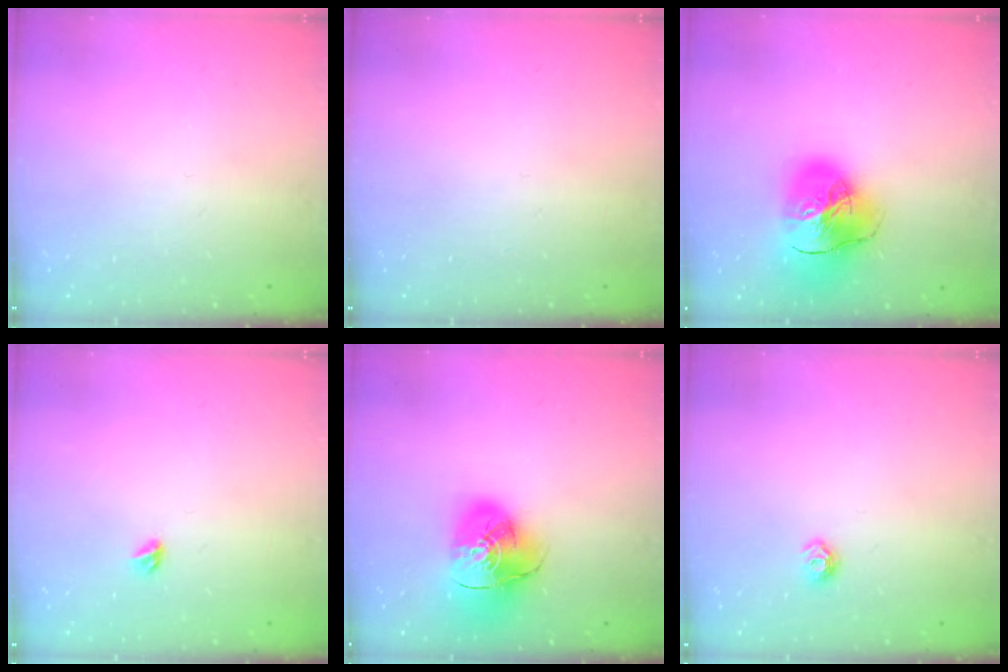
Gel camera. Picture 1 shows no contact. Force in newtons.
{"total": 0.0}
{"total": 20.3, "press": 20.2, "slide": 2.2}
{"total": 3.5, "press": 3.4, "slide": 0.7}
{"total": 16.0, "press": 15.8, "slide": 2.1}
{"total": 6.1, "press": 6.1, "slide": 0.8}